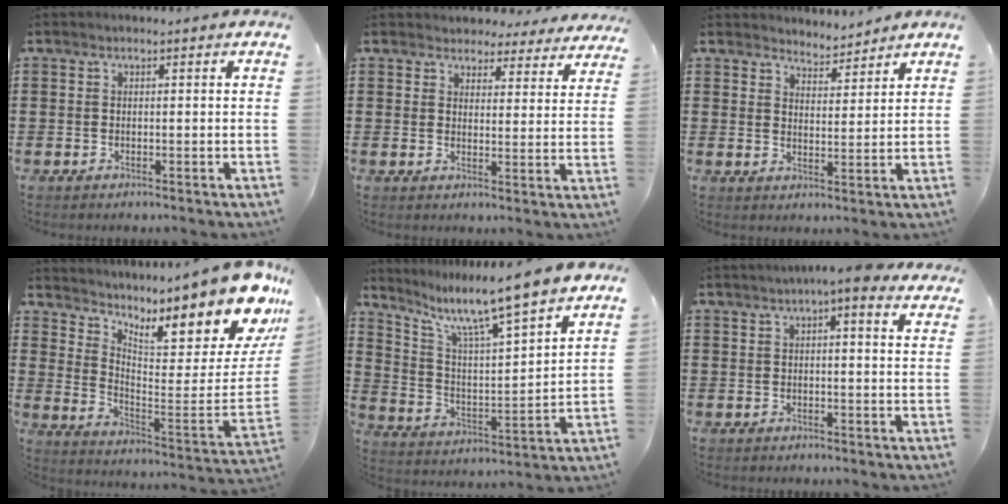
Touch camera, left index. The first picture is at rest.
{"total": 3.8, "force": [3.6, 1.1, 0.1], "torque": [-0.021, -0.013, 0.065]}
{"total": 3.7, "force": [3.6, 0.7, -0.4], "torque": [-0.008, -0.015, 0.066]}
{"total": 11.9, "force": [9.0, 2.6, 7.4], "torque": [-0.102, -0.097, 0.140]}
{"total": 9.5, "force": [7.9, 0.4, 5.2], "torque": [-0.123, -0.058, 0.125]}
{"total": 4.2, "force": [3.1, 0.2, 2.9], "torque": [-0.048, -0.007, 0.050]}